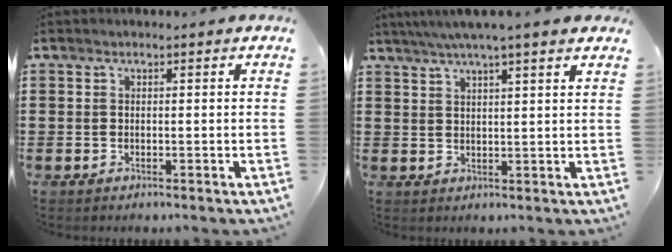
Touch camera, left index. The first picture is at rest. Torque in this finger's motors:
{"motor_torque": [2.11, -0.02, 1.06, 0.21]}